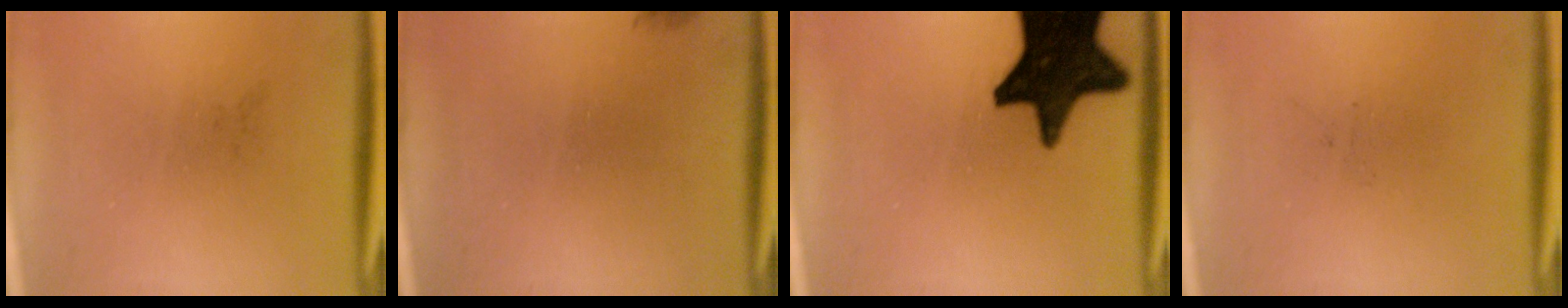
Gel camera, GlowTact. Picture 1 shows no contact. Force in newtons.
{"total": 1.1}
{"total": 18.5}
{"total": 0.0}